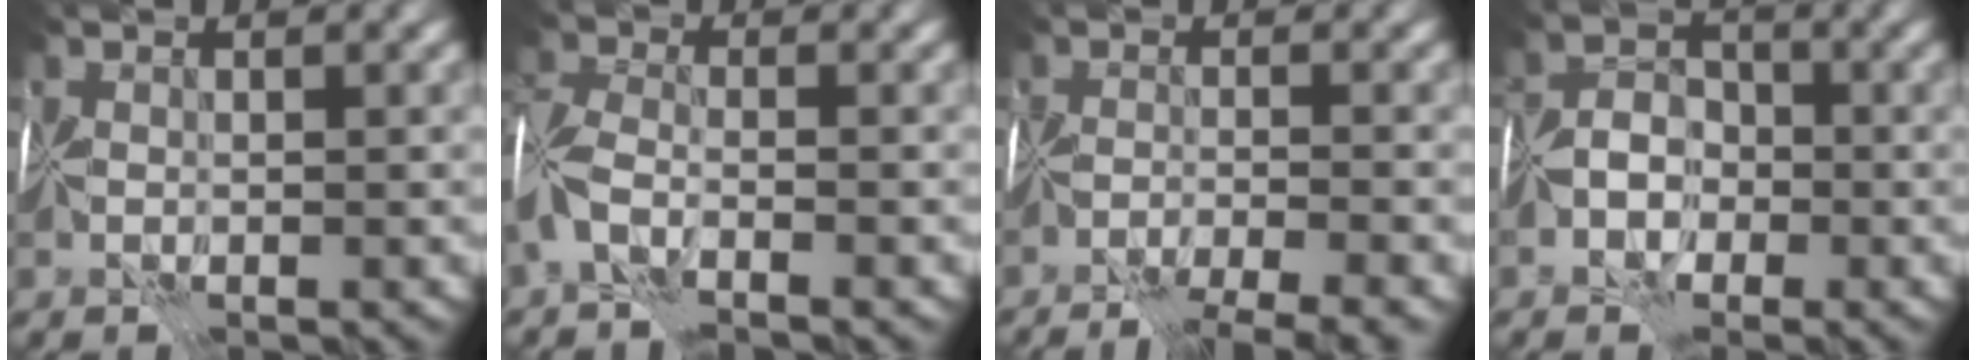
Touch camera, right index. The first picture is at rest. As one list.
[{"total": 3.9, "force": [-2.4, 1.6, 2.6], "torque": [-0.058, 0.006, -0.061]}, {"total": 6.9, "force": [-5.6, 1.2, 3.8], "torque": [-0.053, -0.012, -0.076]}, {"total": 3.3, "force": [-1.5, 2.4, 1.6], "torque": [-0.010, 0.013, -0.036]}]